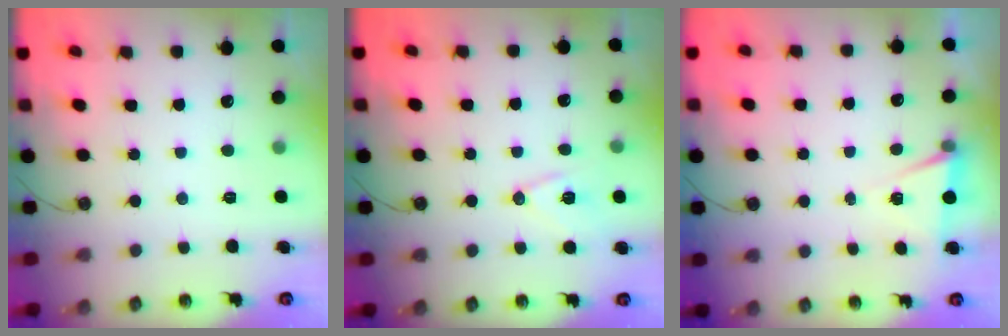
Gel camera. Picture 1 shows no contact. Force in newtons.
{"total": 10.5, "press": 9.9, "slide": 3.6}
{"total": 5.6, "press": 3.4, "slide": 4.5}